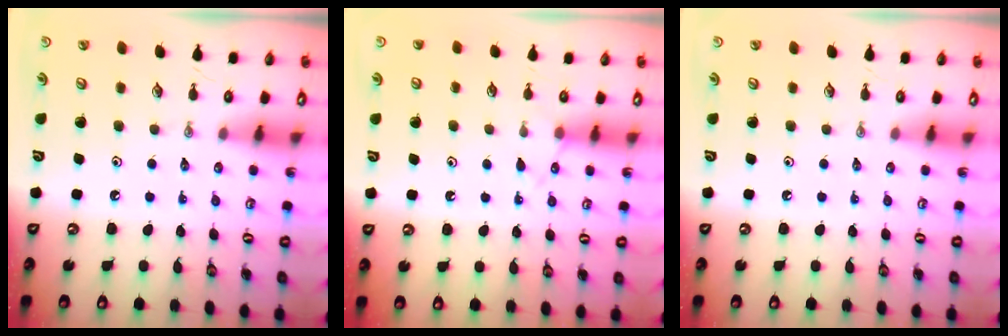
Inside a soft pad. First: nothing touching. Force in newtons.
{"total": 5.3, "press": 5.2, "slide": 0.7}
{"total": 0.0}